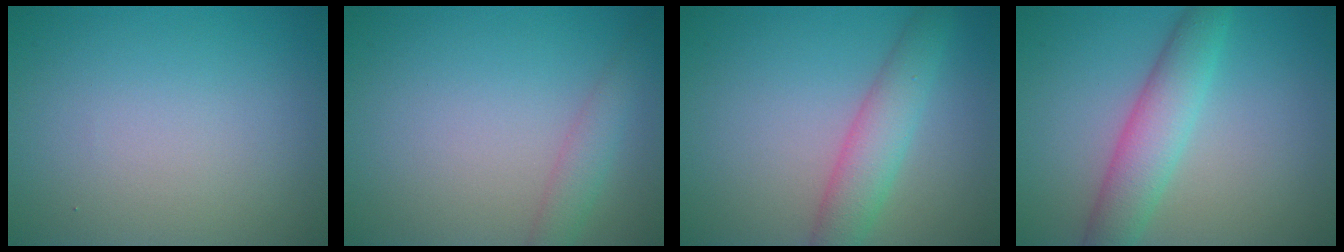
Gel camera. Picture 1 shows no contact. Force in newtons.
{"total": 2.1, "press": 2.1, "slide": 0.1}
{"total": 4.2, "press": 4.2, "slide": 0.2}
{"total": 4.5, "press": 4.5, "slide": 0.1}